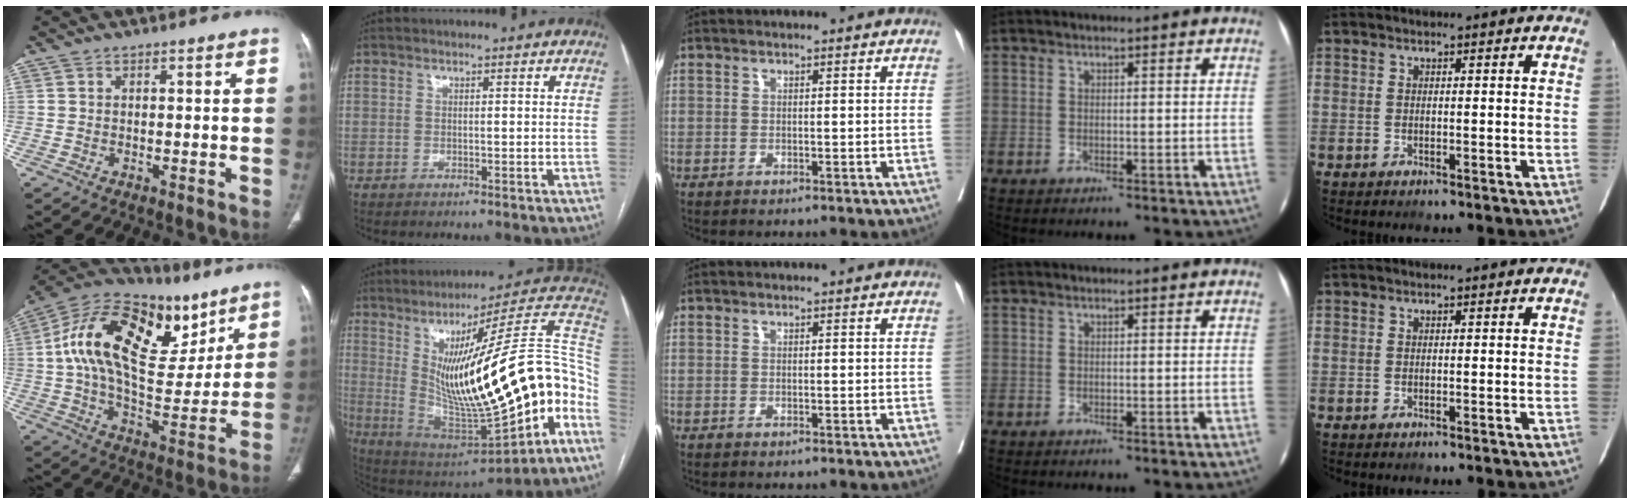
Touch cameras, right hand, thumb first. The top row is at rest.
{"thumb": {"total": 26.6, "force": [10.9, 14.2, 19.7], "torque": [-0.299, -0.003, 0.179]}, "index": {"total": 29.1, "force": [-4.1, 5.6, 28.2], "torque": [-0.400, 0.014, -0.046]}}